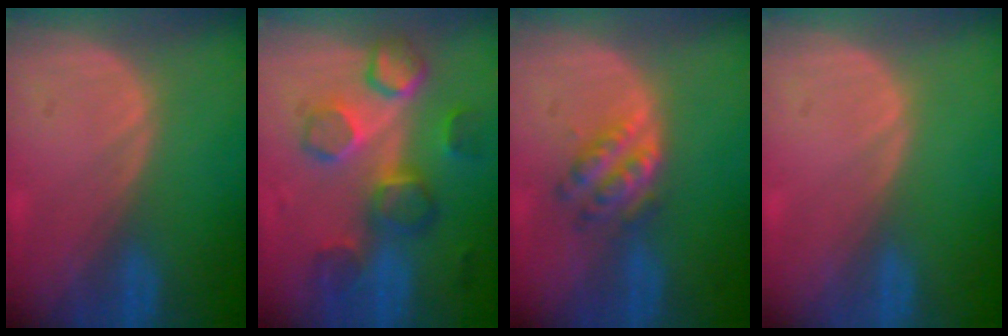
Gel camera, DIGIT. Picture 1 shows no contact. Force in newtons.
{"total": 8.7, "press": 8.4, "slide": 2.0}
{"total": 4.9, "press": 4.7, "slide": 1.6}
{"total": 0.0}